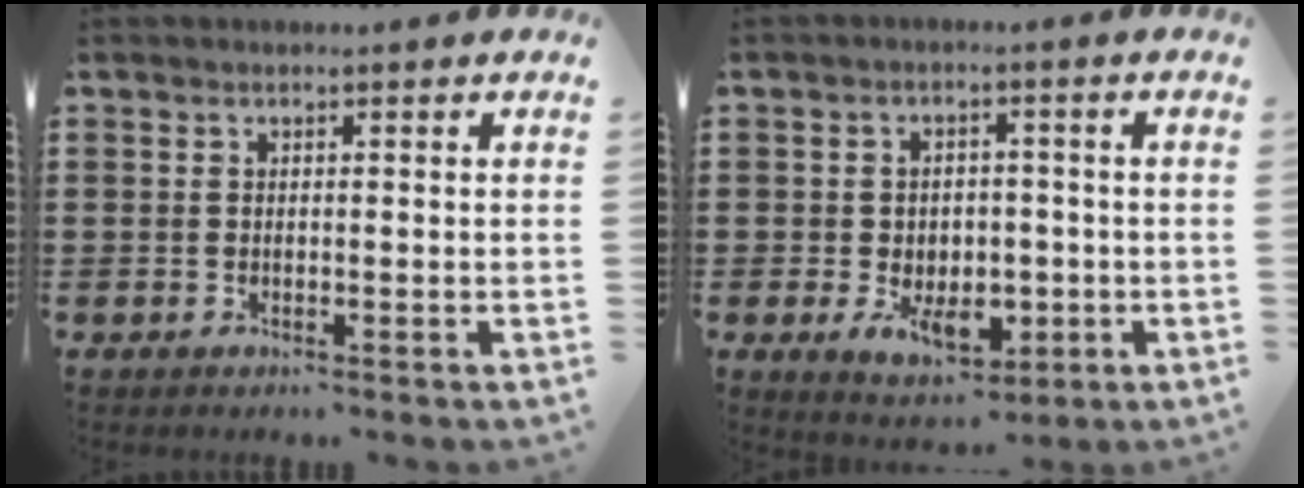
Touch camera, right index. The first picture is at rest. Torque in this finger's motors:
{"motor_torque": [1.38, 0.76, 0.47, 0.07]}